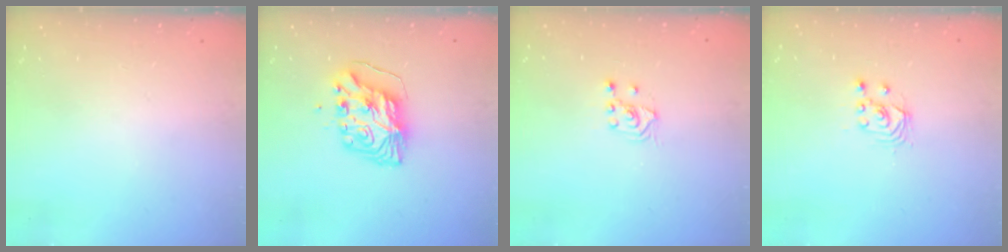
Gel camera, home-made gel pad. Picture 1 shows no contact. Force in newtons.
{"total": 10.1, "press": 10.0, "slide": 1.0}
{"total": 2.1, "press": 2.0, "slide": 0.8}
{"total": 2.5, "press": 2.5, "slide": 0.2}